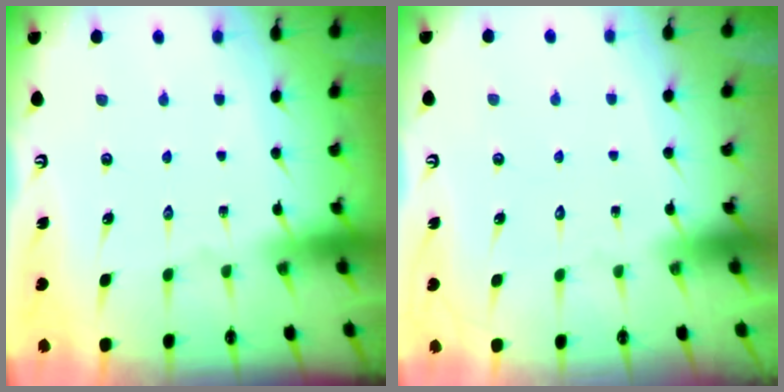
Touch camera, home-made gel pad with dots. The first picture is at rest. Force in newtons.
{"total": 1.7, "press": 1.7, "slide": 0.1}